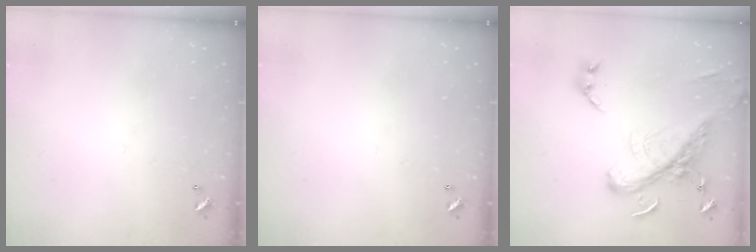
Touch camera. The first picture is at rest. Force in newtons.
{"total": 0.0}
{"total": 9.5, "press": 9.3, "slide": 2.2}